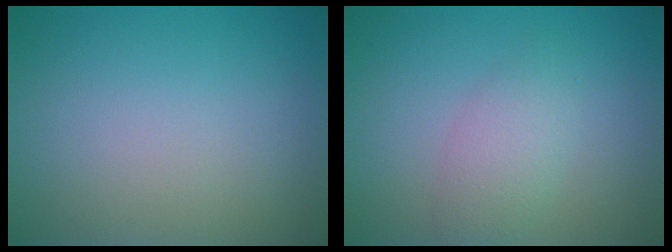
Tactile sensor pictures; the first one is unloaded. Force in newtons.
{"total": 2.6, "press": 2.6, "slide": 0.0}